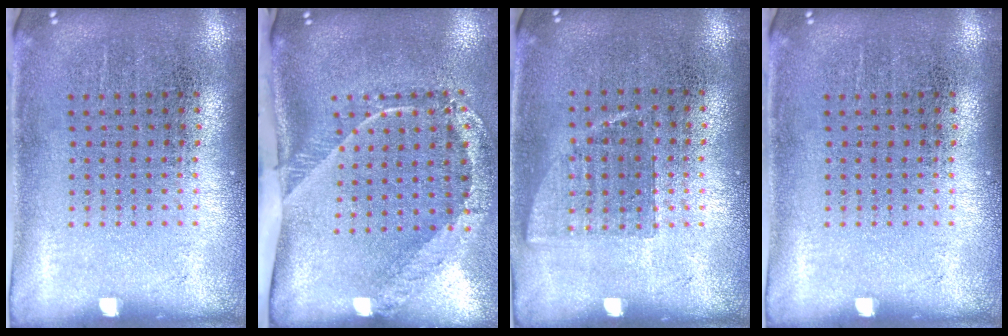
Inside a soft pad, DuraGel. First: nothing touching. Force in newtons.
{"total": 2.6, "press": 1.7, "slide": 1.9}
{"total": 0.7, "press": 0.6, "slide": 0.4}
{"total": 0.0}